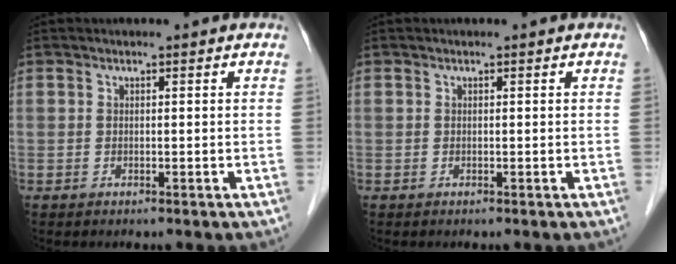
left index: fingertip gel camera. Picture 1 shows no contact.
{"total": 0.0}